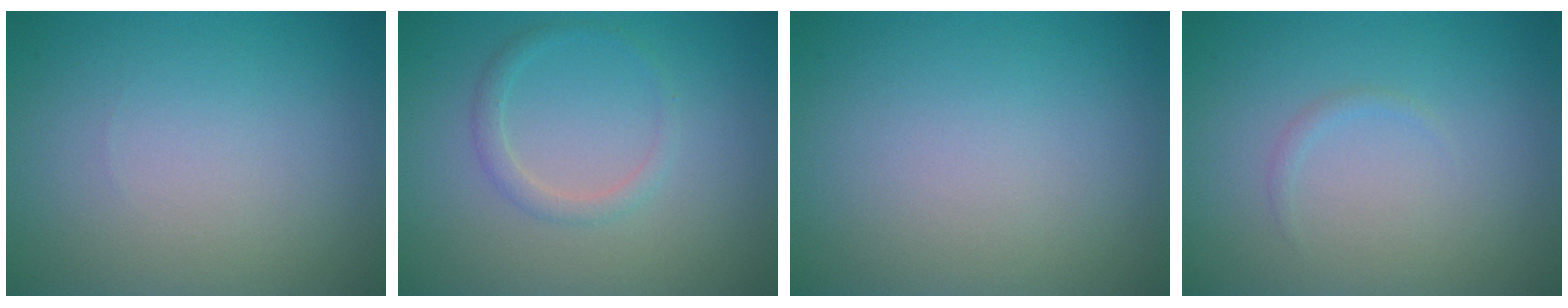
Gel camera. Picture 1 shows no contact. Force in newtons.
{"total": 1.5, "press": 1.5, "slide": 0.2}
{"total": 0.0}
{"total": 0.5, "press": 0.5, "slide": 0.0}